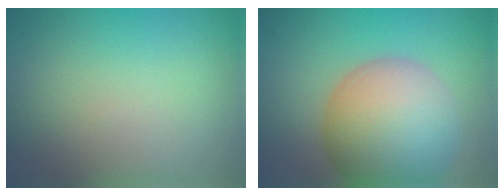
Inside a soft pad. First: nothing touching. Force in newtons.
{"total": 11.3, "press": 11.3, "slide": 0.8}